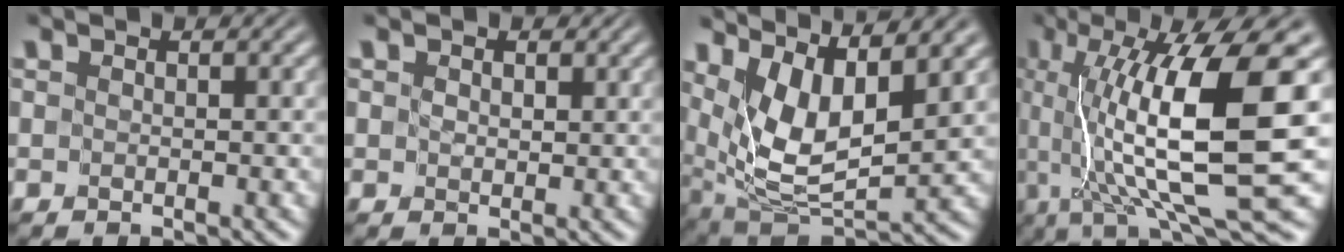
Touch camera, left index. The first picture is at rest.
{"total": 1.2, "force": [0.5, 1.0, 0.3], "torque": [-0.005, -0.001, 0.008]}
{"total": 8.5, "force": [4.1, 2.9, 6.8], "torque": [-0.134, 0.001, 0.082]}
{"total": 13.7, "force": [1.5, 3.2, 13.2], "torque": [-0.216, 0.005, 0.034]}